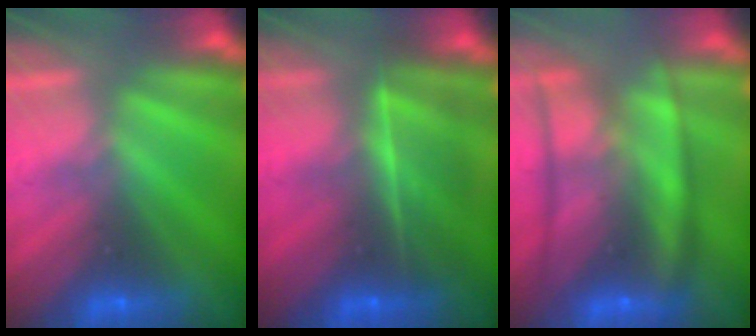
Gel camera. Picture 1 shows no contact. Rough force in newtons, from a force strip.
{"total": 7.5}
{"total": 7.1}